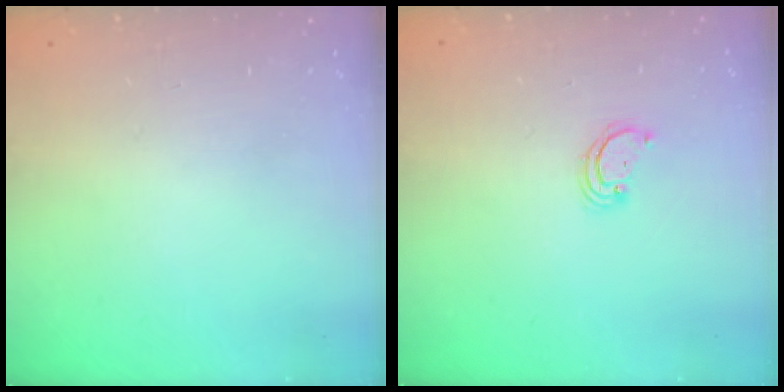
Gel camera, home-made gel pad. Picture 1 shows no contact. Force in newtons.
{"total": 1.7, "press": 1.7, "slide": 0.1}